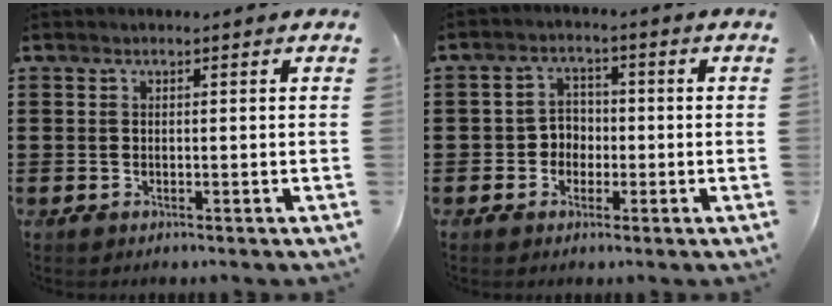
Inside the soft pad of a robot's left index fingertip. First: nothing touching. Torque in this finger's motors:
{"motor_torque": [0.19, 0.19, 0.11, 0.04]}